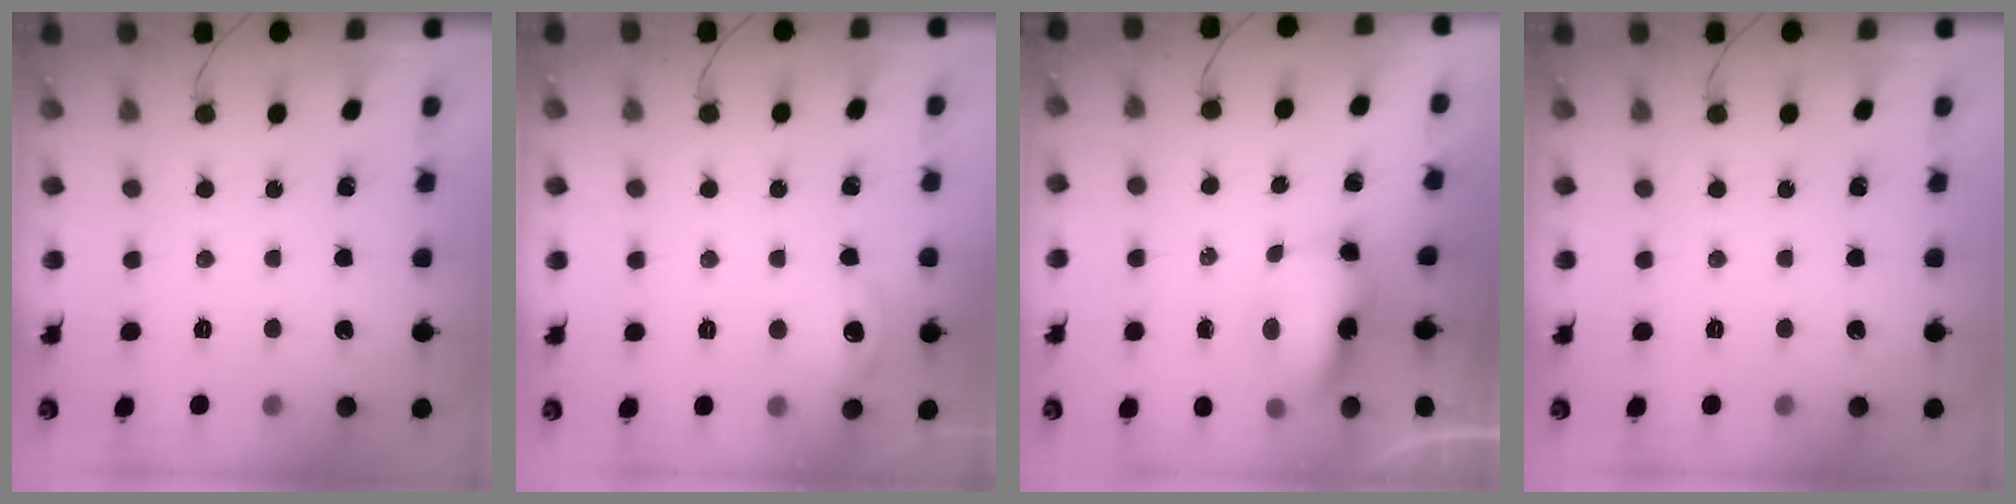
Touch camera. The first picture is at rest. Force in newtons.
{"total": 6.9, "press": 6.7, "slide": 1.5}
{"total": 10.7, "press": 8.8, "slide": 6.1}
{"total": 0.0}